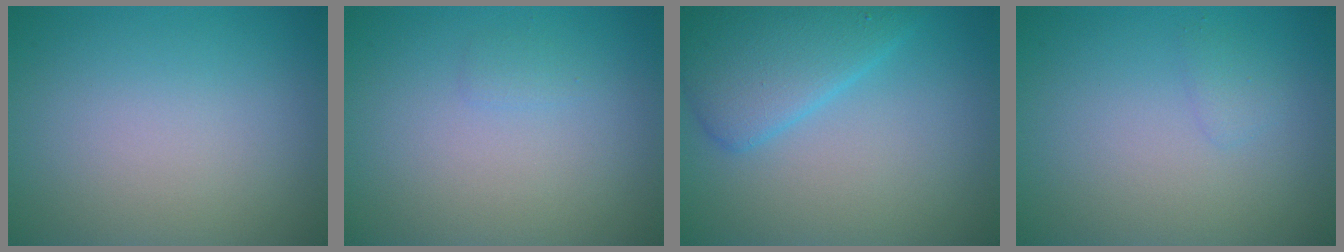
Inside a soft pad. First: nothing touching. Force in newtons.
{"total": 0.6, "press": 0.6, "slide": 0.0}
{"total": 4.9, "press": 4.9, "slide": 0.2}
{"total": 0.8, "press": 0.8, "slide": 0.0}